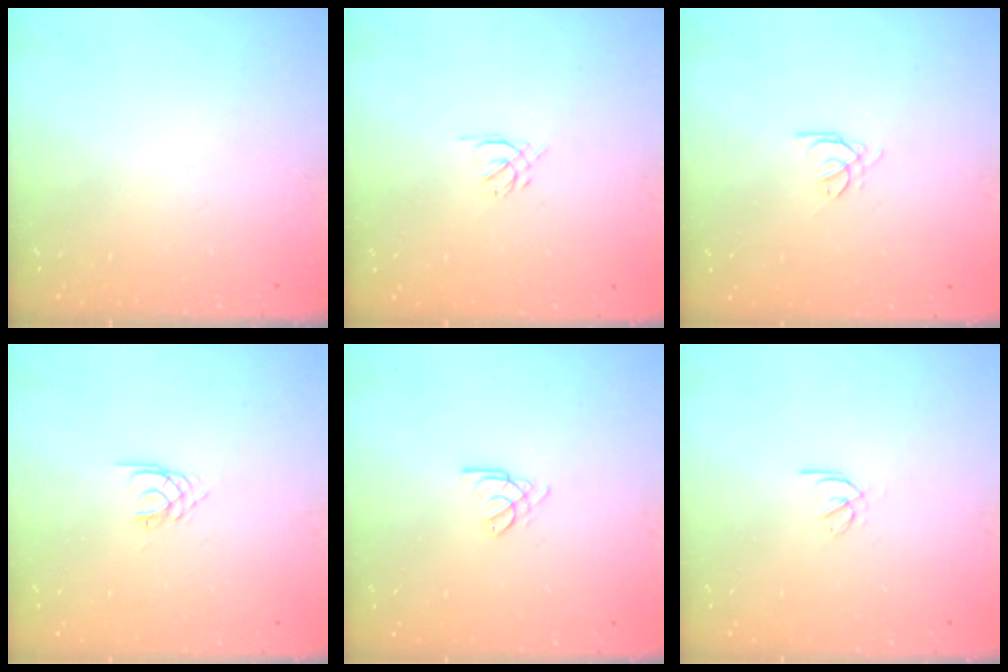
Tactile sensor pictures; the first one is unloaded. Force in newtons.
{"total": 1.6, "press": 1.5, "slide": 0.5}
{"total": 1.2, "press": 1.1, "slide": 0.4}
{"total": 1.9, "press": 1.9, "slide": 0.2}
{"total": 2.3, "press": 2.3, "slide": 0.5}
{"total": 2.3, "press": 2.2, "slide": 0.5}